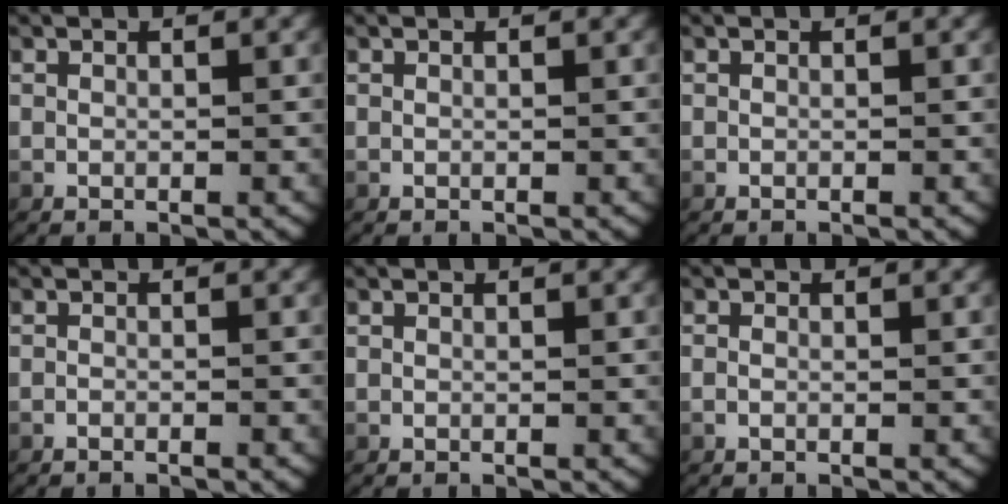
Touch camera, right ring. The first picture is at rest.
{"total": 0.0}
{"total": 0.0}
{"total": 0.7, "force": [-0.7, 0.0, 0.2], "torque": [-0.007, -0.003, -0.012]}
{"total": 0.0}
{"total": 0.7, "force": [-0.4, 0.3, 0.4], "torque": [-0.014, -0.004, -0.006]}